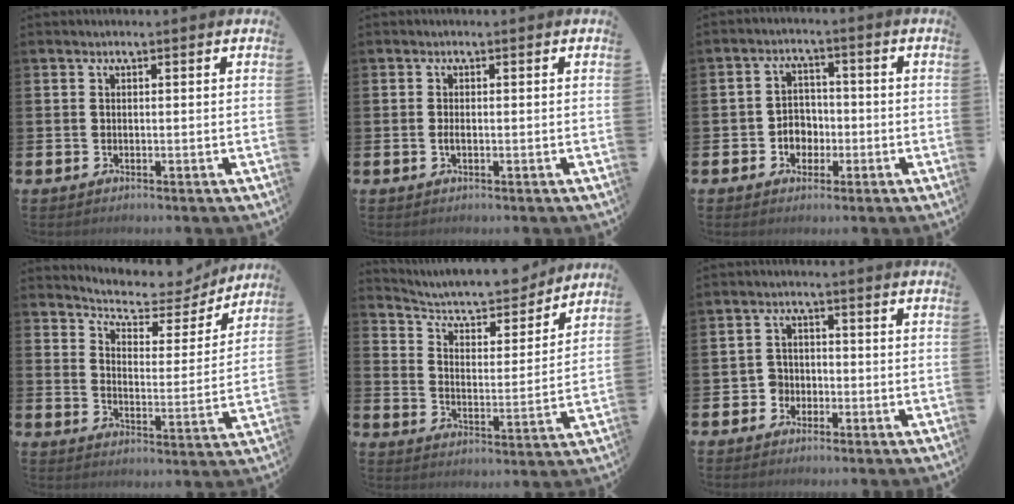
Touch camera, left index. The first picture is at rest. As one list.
[{"total": 0.9, "force": [-0.2, 0.3, 0.8], "torque": [-0.018, 0.002, -0.003]}, {"total": 3.5, "force": [-1.2, 3.1, 1.3], "torque": [-0.019, -0.001, -0.032]}, {"total": 5.9, "force": [5.5, 1.8, 1.0], "torque": [-0.034, -0.051, 0.086]}, {"total": 7.6, "force": [7.1, 1.8, 1.9], "torque": [-0.056, -0.059, 0.119]}, {"total": 2.8, "force": [-1.7, 2.3, 0.1], "torque": [-0.013, 0.006, -0.040]}]